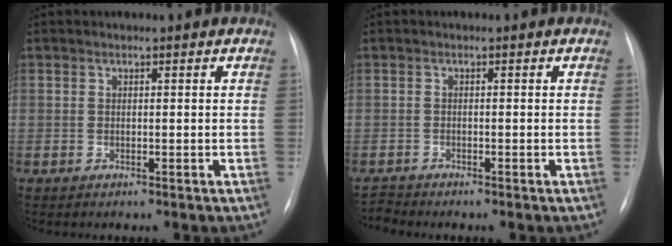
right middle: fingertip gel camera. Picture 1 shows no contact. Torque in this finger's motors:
{"motor_torque": [-0.02, 0.05, -0.05, -0.01]}